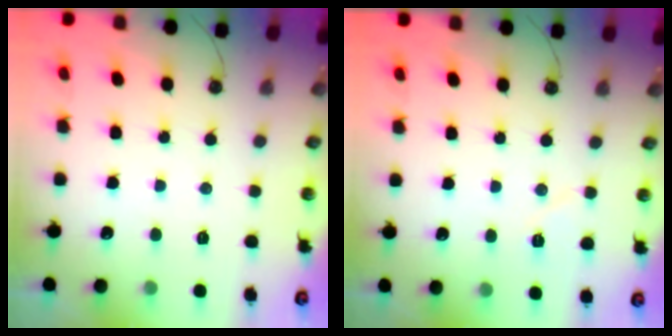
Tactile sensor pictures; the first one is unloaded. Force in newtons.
{"total": 5.7, "press": 5.1, "slide": 2.7}